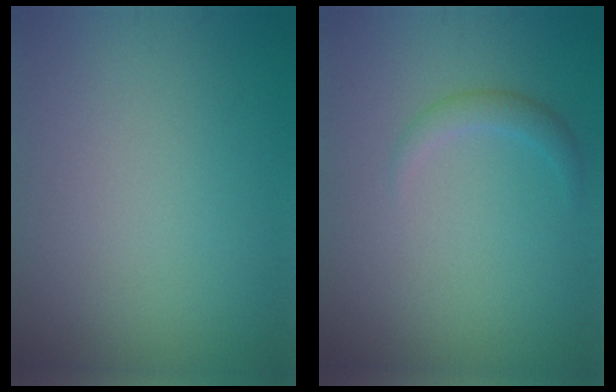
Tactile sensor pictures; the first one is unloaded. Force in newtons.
{"total": 1.5, "press": 1.5, "slide": 0.0}